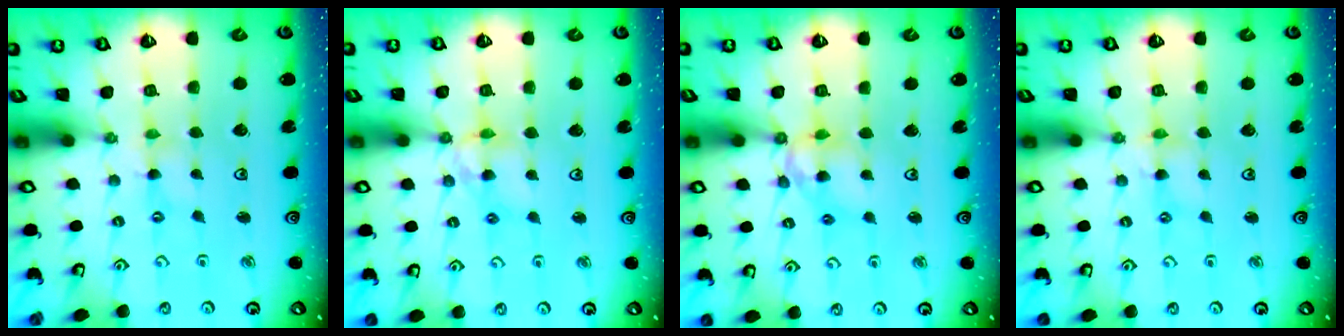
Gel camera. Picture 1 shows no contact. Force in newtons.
{"total": 7.6, "press": 7.6, "slide": 0.5}
{"total": 10.9, "press": 10.9, "slide": 1.0}
{"total": 2.0, "press": 2.0, "slide": 0.3}